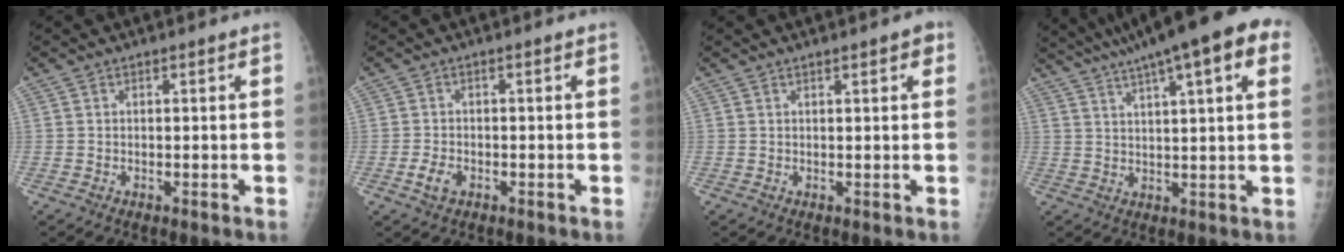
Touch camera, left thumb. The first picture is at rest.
{"total": 2.9, "force": [-1.3, 1.9, 1.9], "torque": [-0.036, 0.003, -0.022]}
{"total": 2.4, "force": [1.3, 0.7, 1.9], "torque": [-0.018, -0.001, 0.015]}
{"total": 18.8, "force": [10.5, 3.8, 15.1], "torque": [-0.229, 0.023, 0.147]}